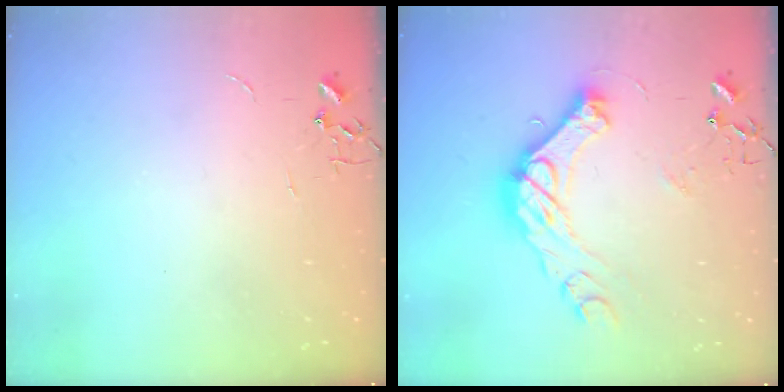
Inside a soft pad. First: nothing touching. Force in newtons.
{"total": 17.7, "press": 17.6, "slide": 1.6}